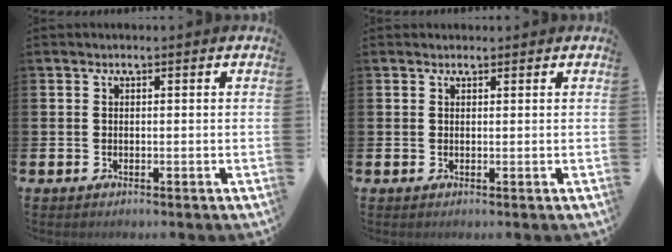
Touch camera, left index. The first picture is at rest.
{"total": 0.8, "force": [0.7, 0.3, 0.0], "torque": [0.009, 0.001, 0.011]}